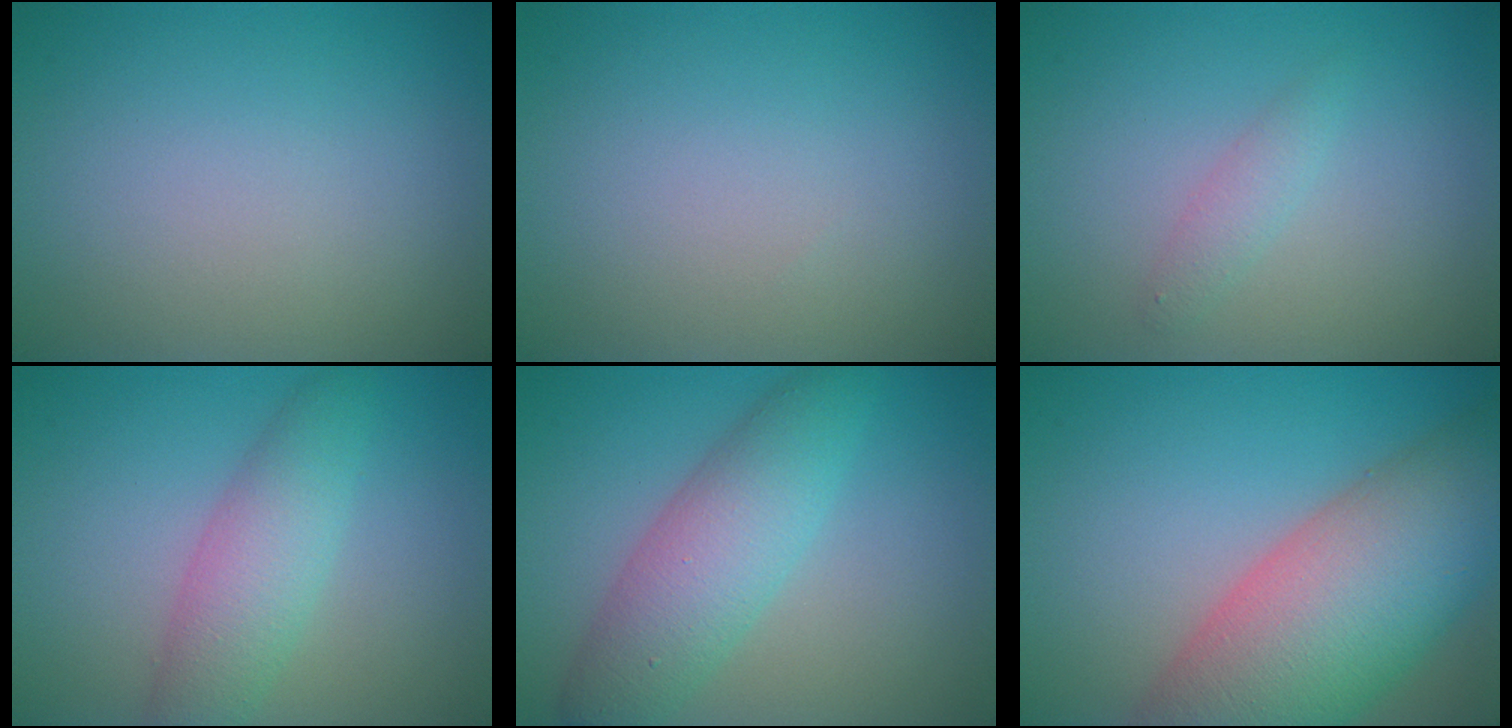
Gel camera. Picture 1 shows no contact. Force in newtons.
{"total": 0.0}
{"total": 1.4, "press": 1.4, "slide": 0.0}
{"total": 4.4, "press": 4.4, "slide": 0.1}
{"total": 5.8, "press": 5.8, "slide": 0.2}
{"total": 13.2, "press": 13.2, "slide": 0.8}